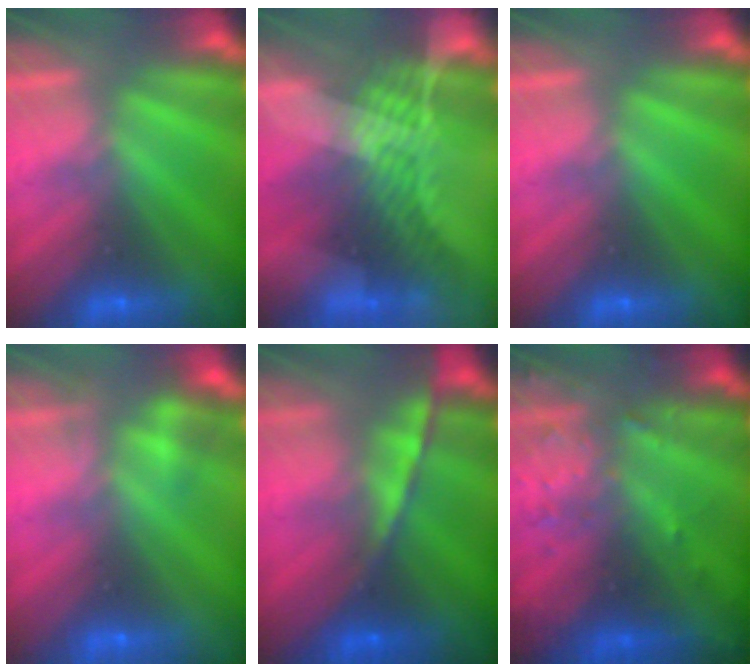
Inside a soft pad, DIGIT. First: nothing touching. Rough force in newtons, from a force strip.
{"total": 7.9}
{"total": 0.0}
{"total": 2.3}
{"total": 6.2}
{"total": 6.5}